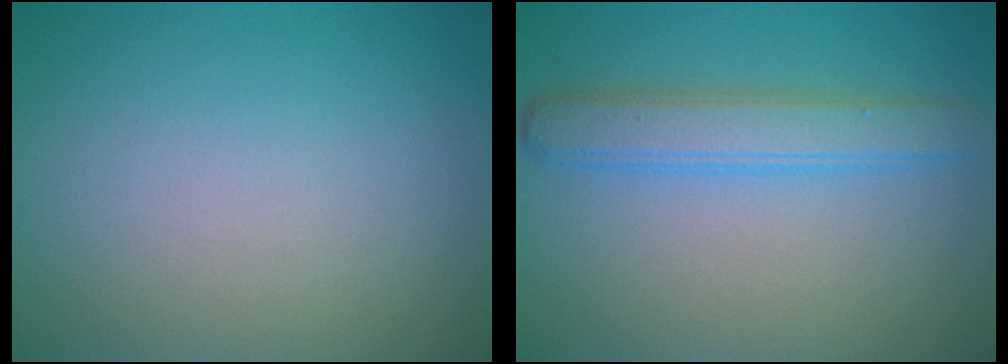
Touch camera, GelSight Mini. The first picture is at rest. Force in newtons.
{"total": 3.7, "press": 3.7, "slide": 0.1}